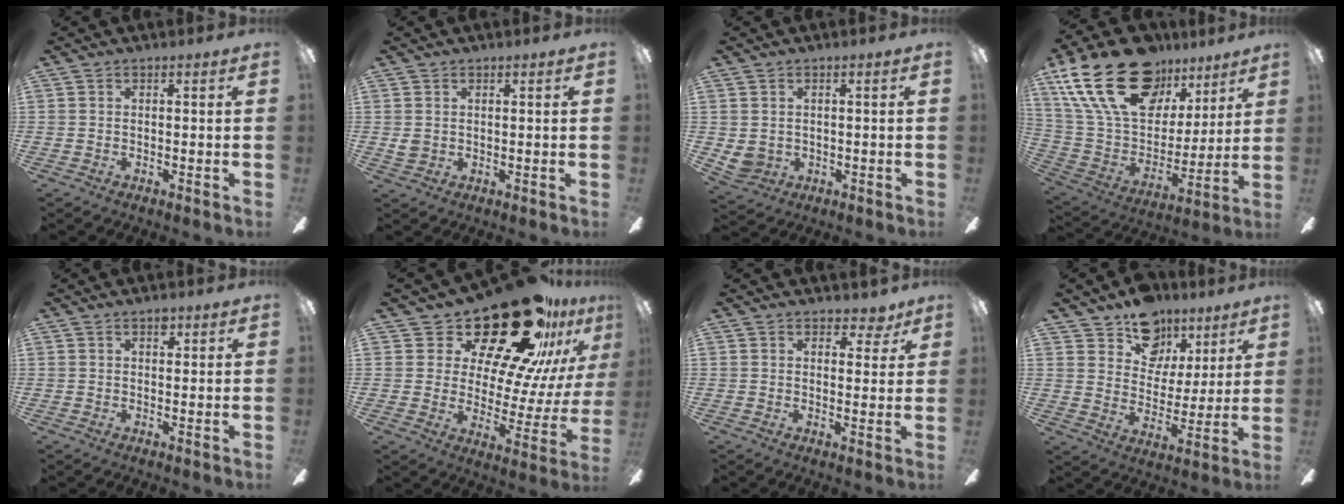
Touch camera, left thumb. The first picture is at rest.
{"total": 2.3, "force": [1.0, 1.9, 0.6], "torque": [-0.004, 0.001, 0.017]}
{"total": 3.5, "force": [0.8, 3.3, 0.9], "torque": [-0.029, 0.000, 0.016]}
{"total": 27.1, "force": [15.5, 16.0, 15.5], "torque": [-0.291, -0.079, 0.290]}
{"total": 1.7, "force": [1.2, 1.0, 0.7], "torque": [0.002, -0.003, 0.017]}
{"total": 26.7, "force": [19.8, 10.2, 14.7], "torque": [-0.224, -0.139, 0.334]}
{"total": 4.2, "force": [2.9, 2.6, 1.5], "torque": [-0.005, -0.013, 0.049]}
{"total": 13.6, "force": [9.5, 9.0, 3.9], "torque": [-0.062, -0.064, 0.182]}